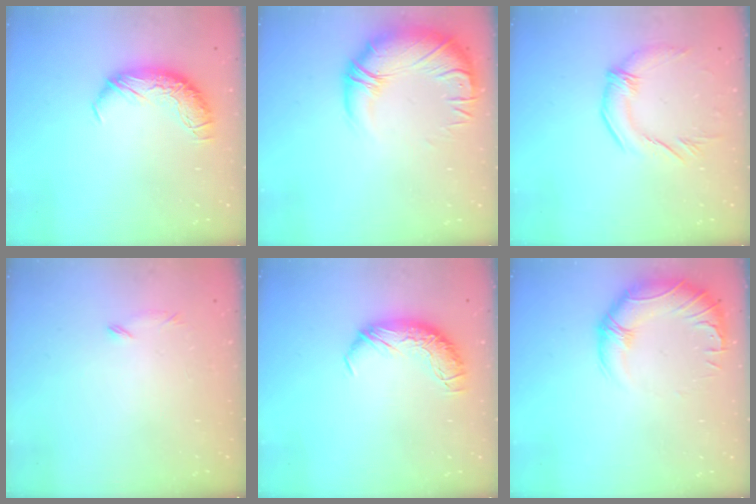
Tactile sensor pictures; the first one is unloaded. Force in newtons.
{"total": 3.9, "press": 1.8, "slide": 3.4}
{"total": 1.7, "press": 1.2, "slide": 1.2}
{"total": 8.3, "press": 8.3, "slide": 0.6}
{"total": 0.0}
{"total": 3.1, "press": 0.8, "slide": 2.9}